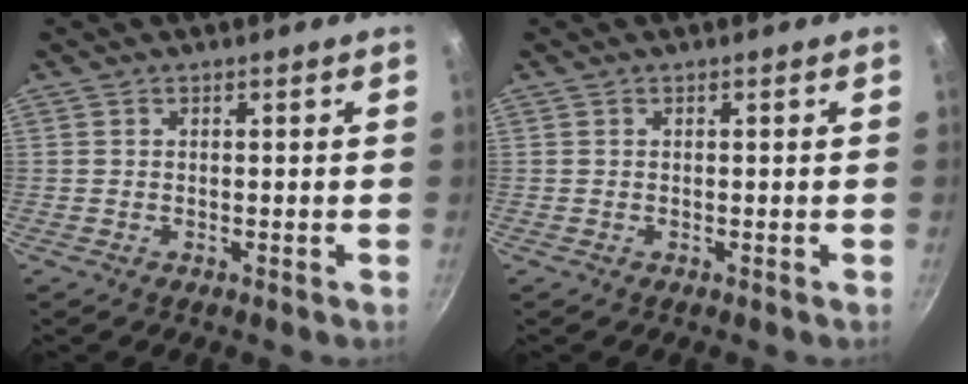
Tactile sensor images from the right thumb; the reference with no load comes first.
{"total": 0.0}